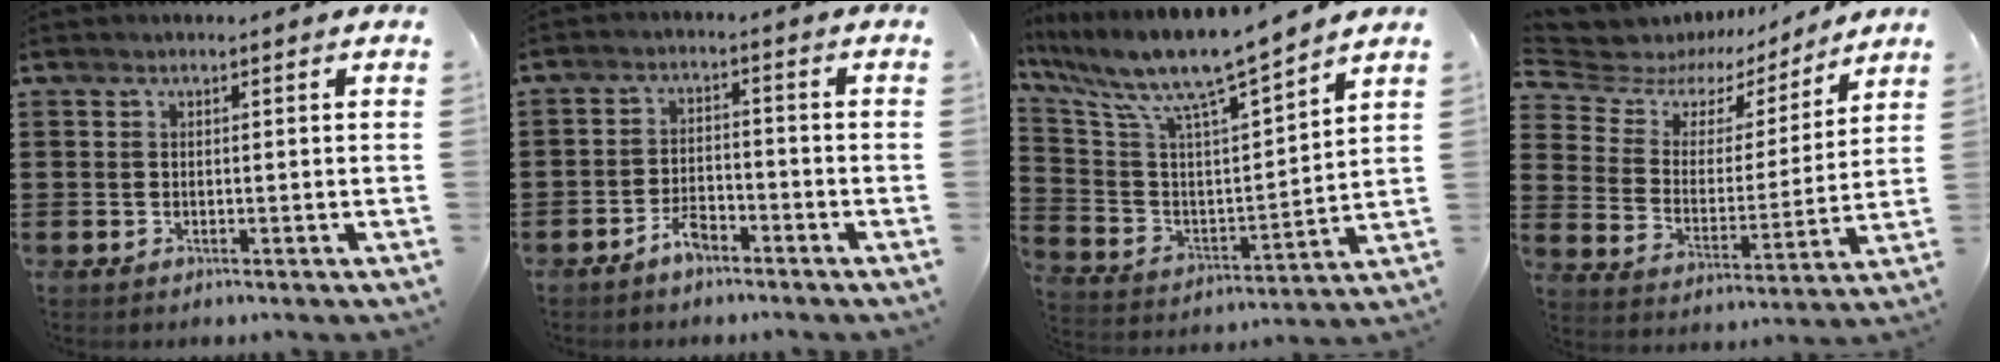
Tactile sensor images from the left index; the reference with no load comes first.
{"total": 3.7, "force": [-3.0, 1.4, 1.6], "torque": [-0.030, 0.012, -0.059]}
{"total": 9.5, "force": [8.0, 0.5, 5.2], "torque": [-0.136, -0.061, 0.129]}
{"total": 6.1, "force": [4.5, 3.9, 1.5], "torque": [-0.064, -0.020, 0.077]}